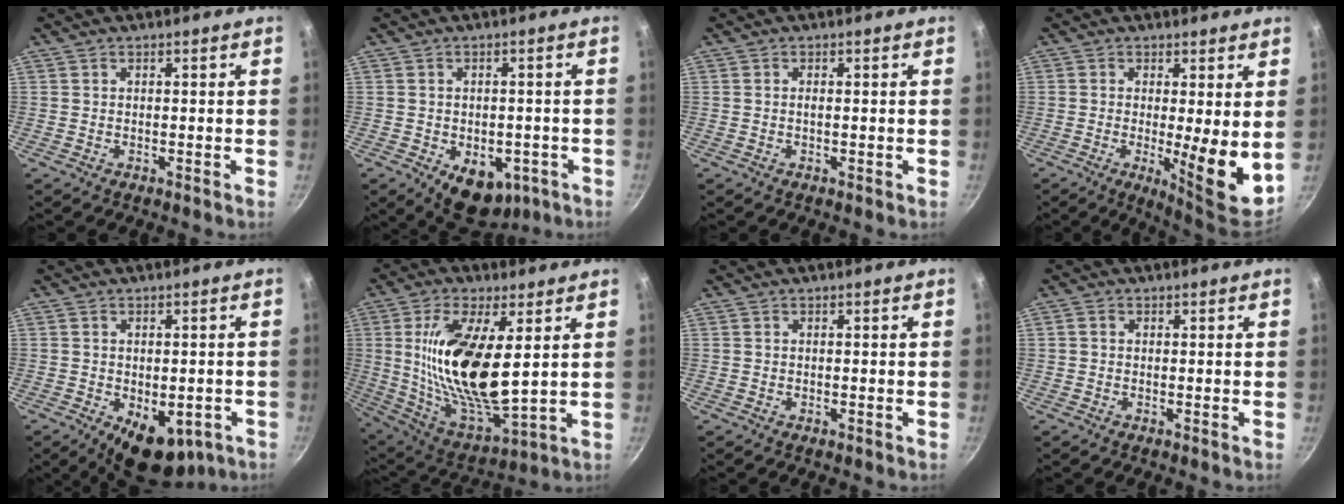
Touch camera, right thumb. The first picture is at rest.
{"total": 10.6, "force": [-3.9, 6.9, 7.0], "torque": [-0.055, 0.001, -0.037]}
{"total": 0.8, "force": [-0.1, 0.3, 0.7], "torque": [-0.013, 0.001, -0.002]}
{"total": 9.9, "force": [0.0, 2.0, 9.7], "torque": [-0.134, -0.028, 0.004]}
{"total": 10.3, "force": [-4.0, 5.9, 7.5], "torque": [-0.064, 0.002, -0.038]}
{"total": 21.3, "force": [3.9, 8.2, 19.2], "torque": [-0.363, -0.035, 0.080]}
{"total": 0.0}
{"total": 1.0, "force": [0.0, 0.9, 0.5], "torque": [-0.010, 0.005, 0.000]}